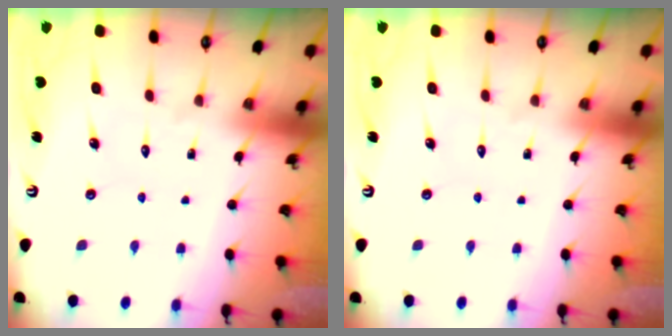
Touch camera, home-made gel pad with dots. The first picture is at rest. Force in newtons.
{"total": 0.0}